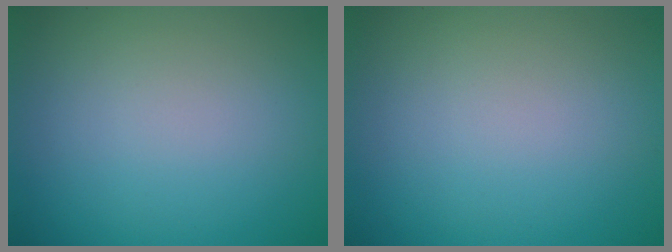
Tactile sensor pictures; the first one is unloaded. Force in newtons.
{"total": 0.0}